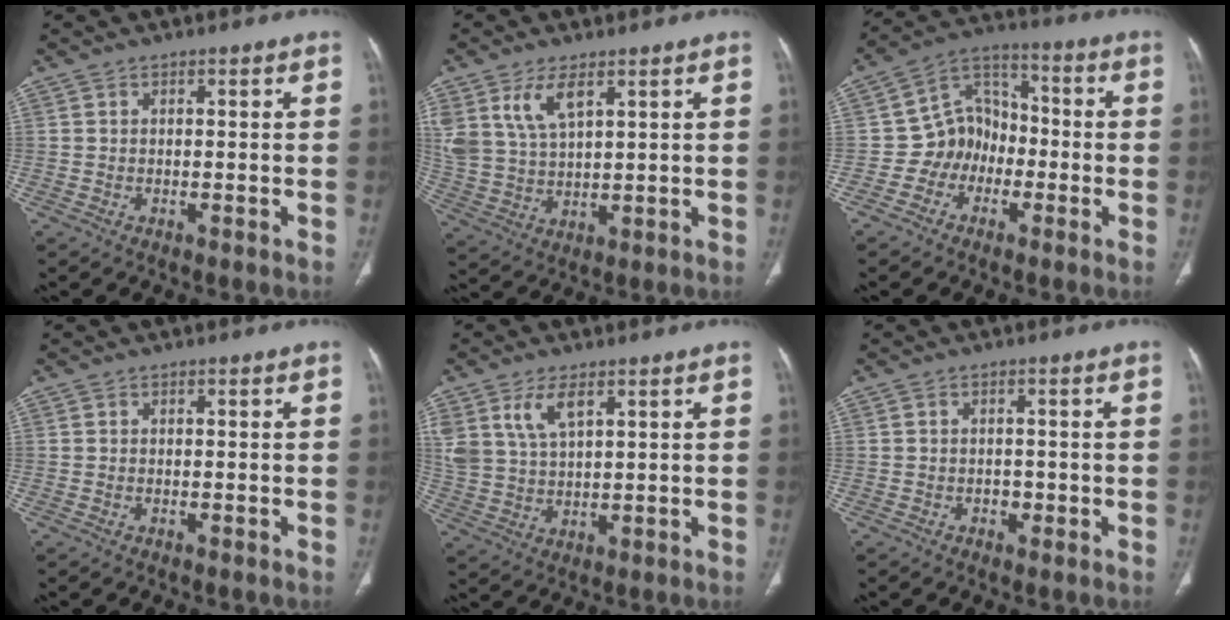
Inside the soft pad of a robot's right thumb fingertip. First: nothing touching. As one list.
[{"total": 9.0, "force": [4.8, 4.4, 6.3], "torque": [-0.125, -0.015, 0.107]}, {"total": 9.7, "force": [-2.9, 8.4, 3.9], "torque": [-0.021, 0.047, -0.063]}, {"total": 0.0}, {"total": 7.8, "force": [4.1, 3.9, 5.4], "torque": [-0.108, -0.012, 0.089]}, {"total": 1.7, "force": [-0.6, 1.4, 0.9], "torque": [-0.005, 0.005, -0.008]}]